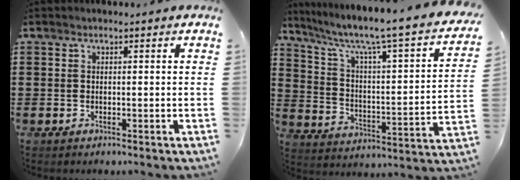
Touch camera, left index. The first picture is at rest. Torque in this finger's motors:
{"motor_torque": [0.03, -0.03, 0.07, -0.01]}